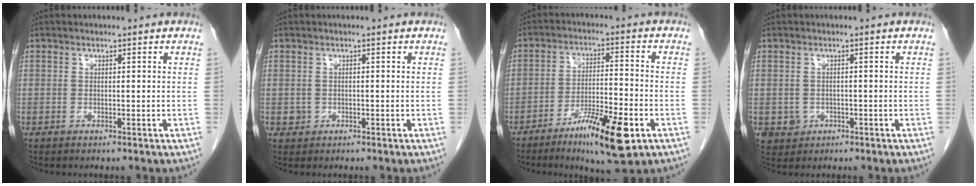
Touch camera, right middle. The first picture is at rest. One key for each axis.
{"total": 1.0, "fx": -0.2, "fy": 1.0, "fz": 0.1, "tx": -0.001, "ty": 0.003, "tz": -0.001}
{"total": 11.6, "fx": -6.1, "fy": 1.5, "fz": 9.8, "tx": -0.164, "ty": -0.016, "tz": -0.098}
{"total": 2.6, "fx": -0.7, "fy": 2.4, "fz": 0.4, "tx": -0.005, "ty": 0.005, "tz": -0.004}